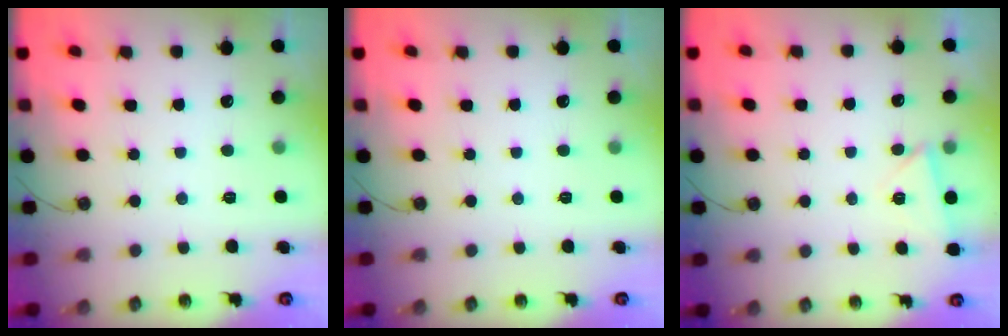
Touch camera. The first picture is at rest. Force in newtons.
{"total": 0.0}
{"total": 3.4, "press": 3.3, "slide": 0.8}